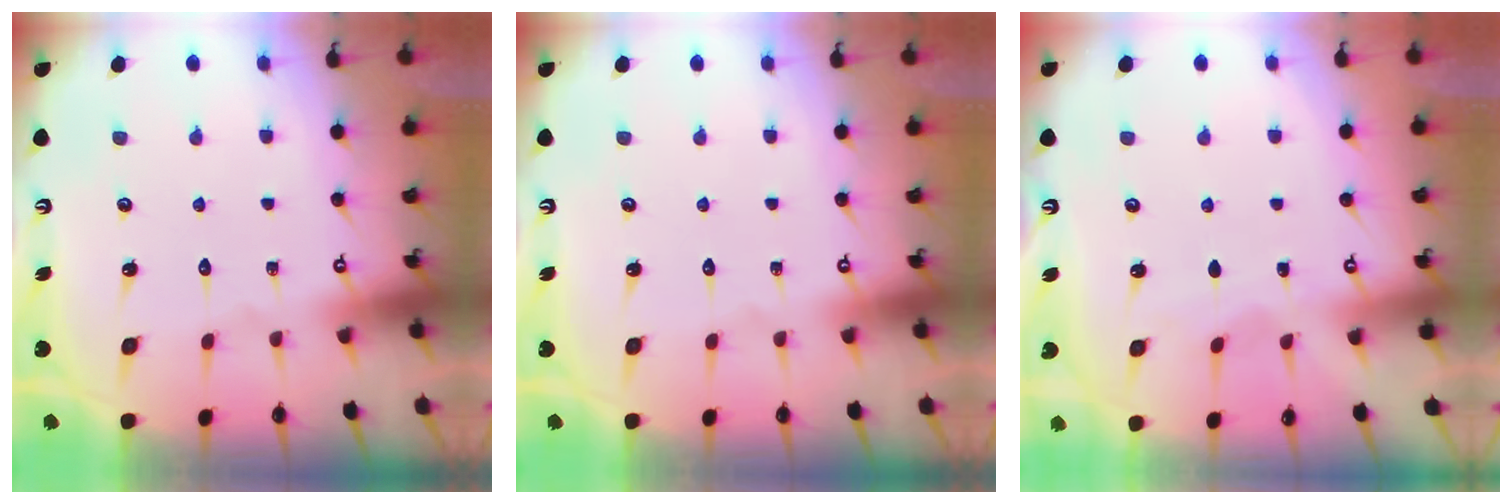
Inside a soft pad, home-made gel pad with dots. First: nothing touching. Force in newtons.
{"total": 0.0}
{"total": 2.9, "press": 2.9, "slide": 0.4}